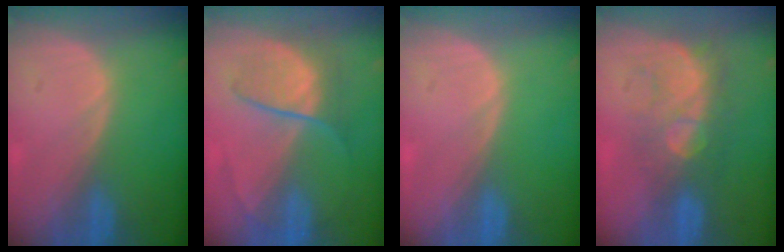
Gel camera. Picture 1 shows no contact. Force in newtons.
{"total": 6.3, "press": 6.3, "slide": 0.7}
{"total": 0.0}
{"total": 8.9, "press": 7.6, "slide": 4.6}